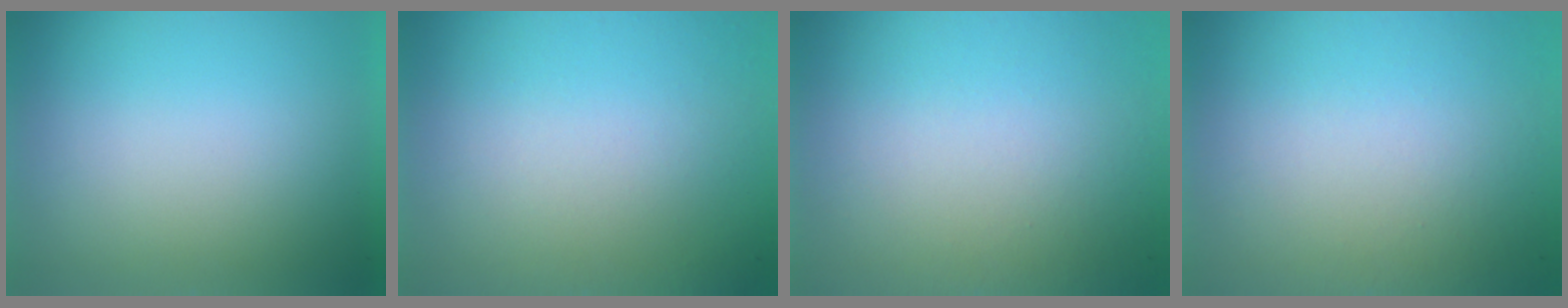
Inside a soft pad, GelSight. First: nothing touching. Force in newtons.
{"total": 5.9}
{"total": 8.1}
{"total": 8.1}